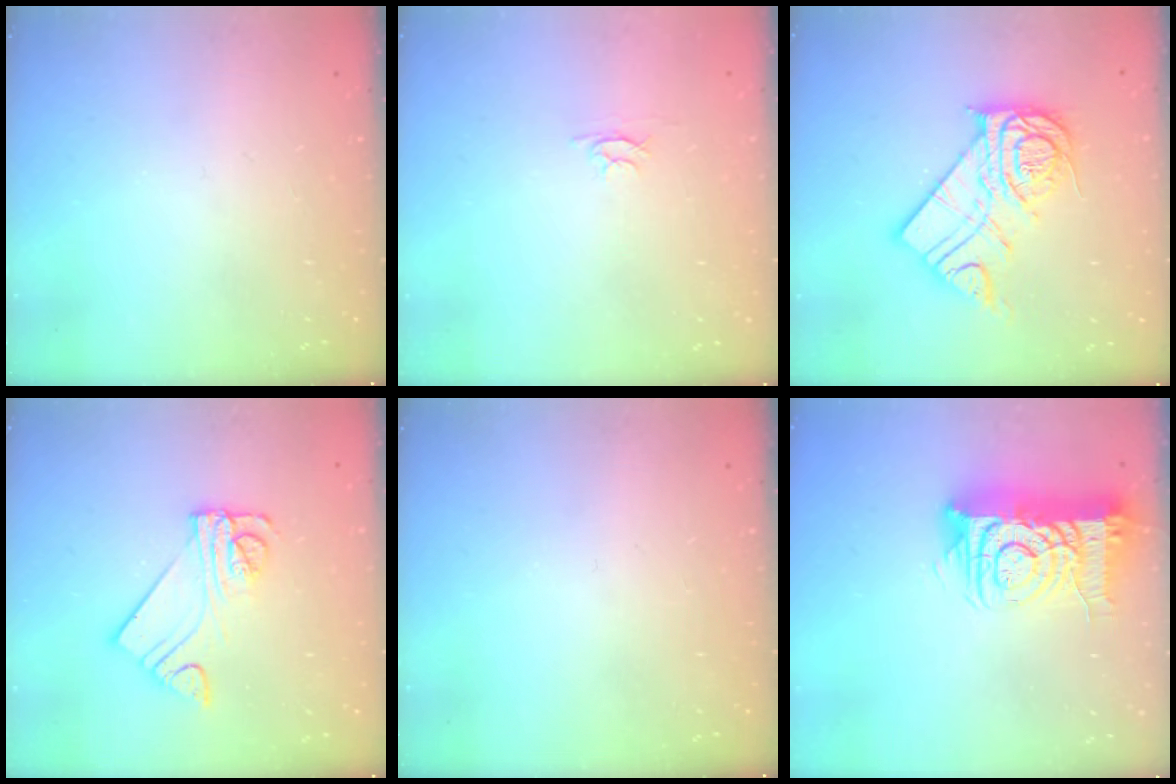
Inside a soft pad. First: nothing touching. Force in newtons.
{"total": 2.4, "press": 2.4, "slide": 0.3}
{"total": 16.1, "press": 16.1, "slide": 1.4}
{"total": 9.3, "press": 9.3, "slide": 0.9}
{"total": 0.0}
{"total": 15.4, "press": 15.4, "slide": 1.3}